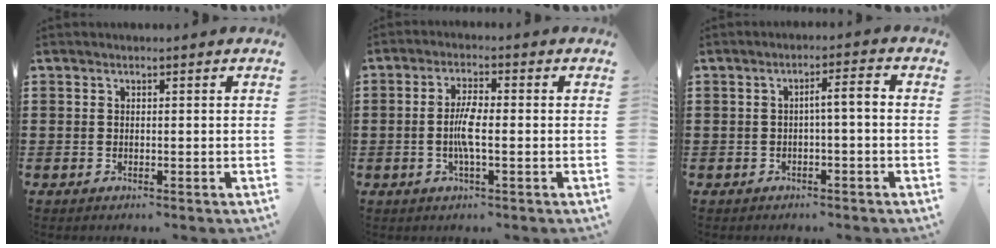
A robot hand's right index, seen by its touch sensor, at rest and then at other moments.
{"total": 4.8, "force": [-0.7, 1.0, 4.6], "torque": [-0.097, -0.002, -0.019]}
{"total": 2.6, "force": [-0.8, 0.1, 2.5], "torque": [-0.045, 0.001, -0.018]}